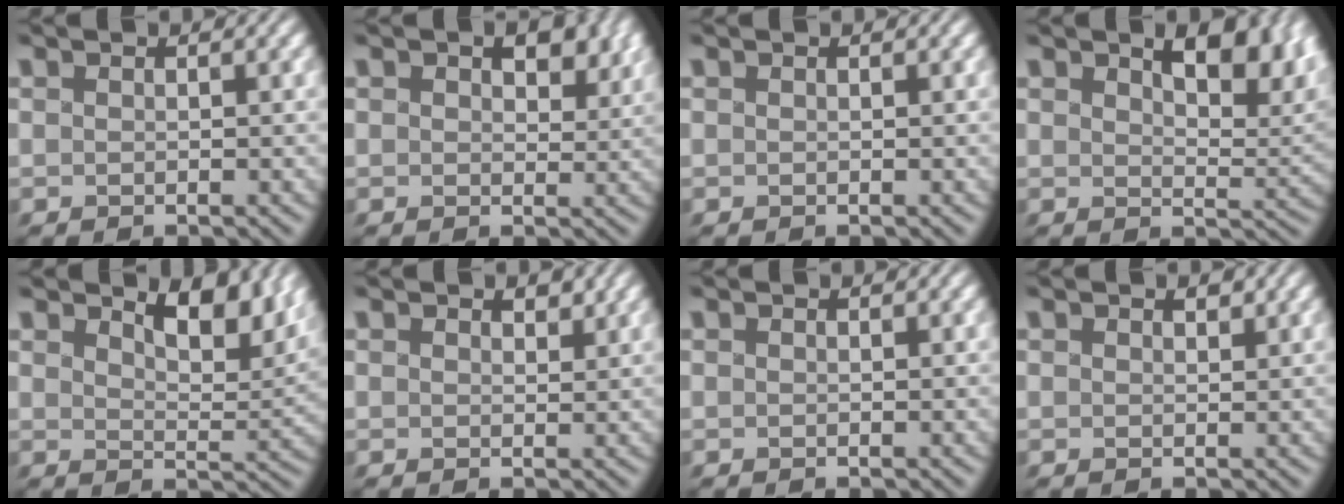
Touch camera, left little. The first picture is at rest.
{"total": 5.4, "force": [2.6, 3.3, 3.3], "torque": [-0.061, 0.004, 0.036]}
{"total": 0.0}
{"total": 8.6, "force": [4.0, 4.3, 6.3], "torque": [-0.086, 0.000, 0.064]}
{"total": 6.1, "force": [4.0, 2.6, 3.8], "torque": [-0.060, -0.005, 0.056]}
{"total": 2.1, "force": [1.4, 1.2, 0.9], "torque": [-0.021, -0.004, 0.029]}
{"total": 0.0}
{"total": 1.2, "force": [0.7, 0.8, 0.7], "torque": [-0.011, -0.002, 0.014]}